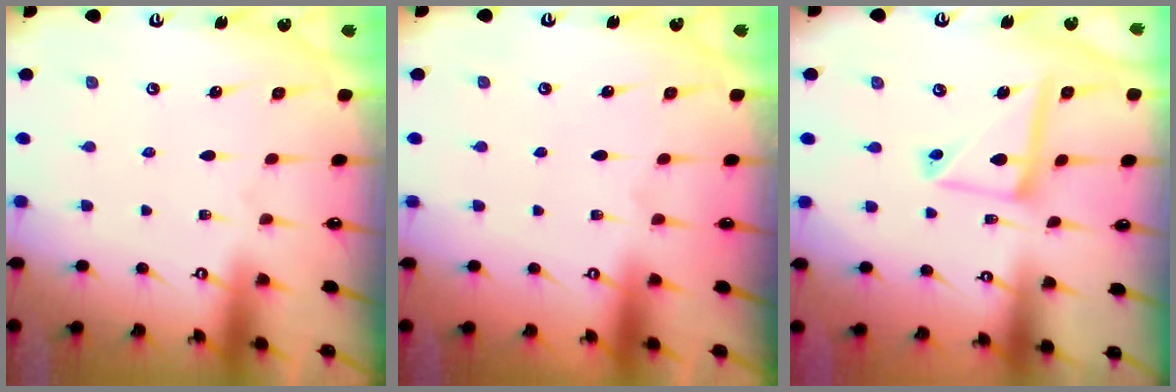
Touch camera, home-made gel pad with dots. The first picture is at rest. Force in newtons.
{"total": 0.0}
{"total": 11.2, "press": 11.2, "slide": 1.0}